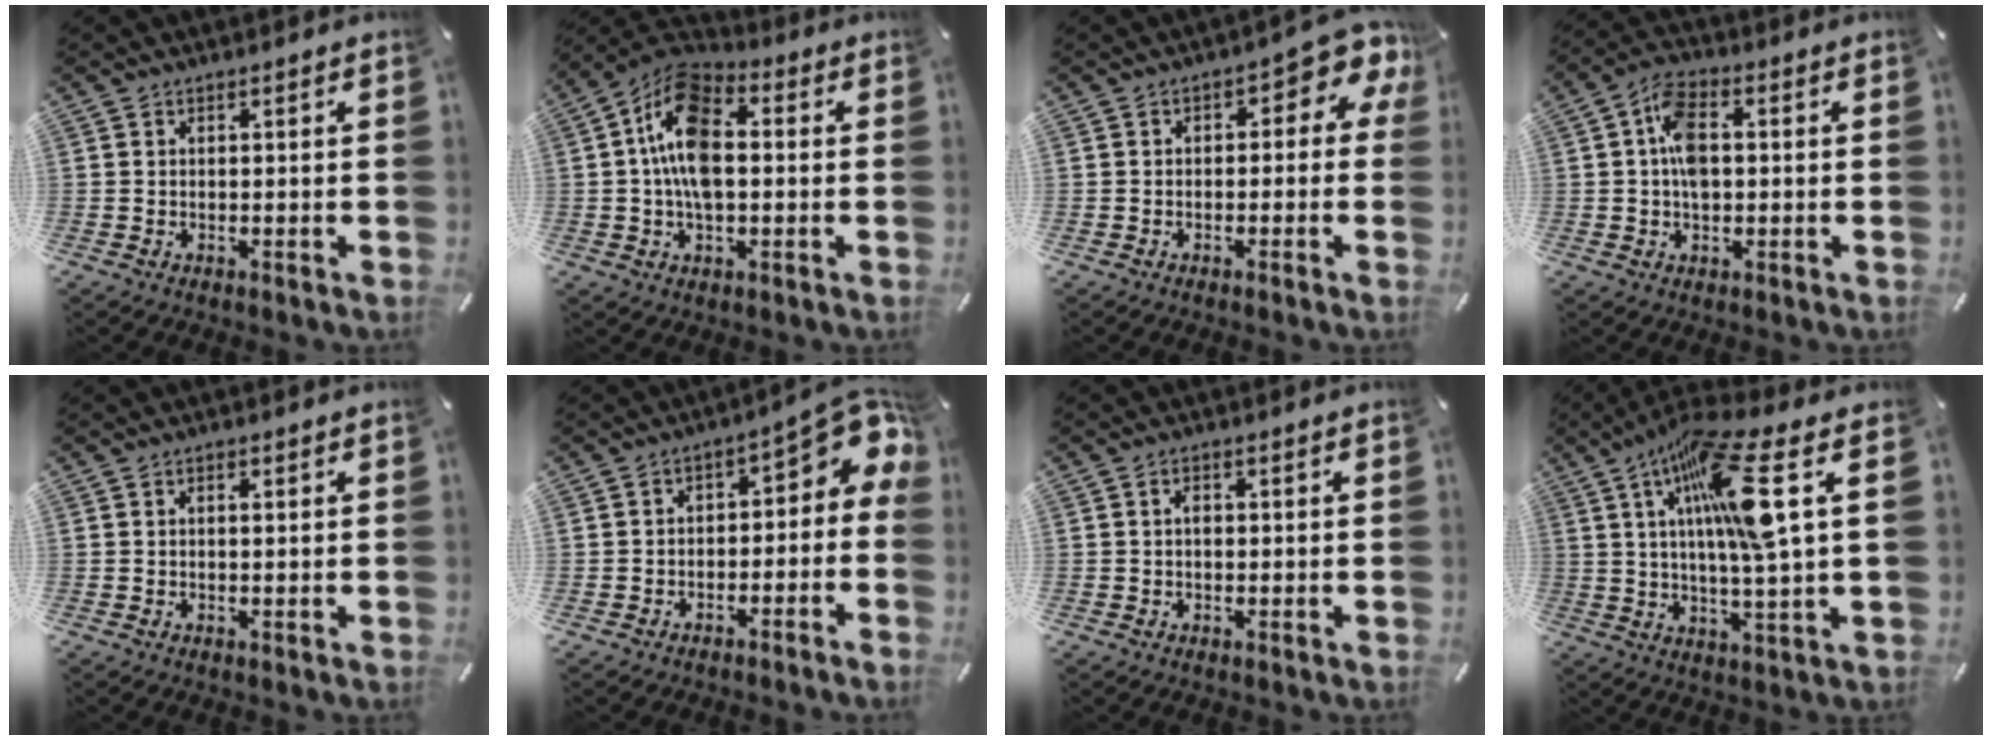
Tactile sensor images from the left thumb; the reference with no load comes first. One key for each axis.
{"total": 13.5, "fx": 0.4, "fy": 8.0, "fz": 10.8, "tx": -0.224, "ty": 0.005, "tz": 0.007}
{"total": 5.7, "fx": 1.2, "fy": 2.9, "fz": 4.8, "tx": -0.064, "ty": -0.012, "tz": 0.011}
{"total": 7.8, "fx": 0.4, "fy": 4.8, "fz": 6.2, "tx": -0.113, "ty": 0.005, "tz": 0.003}
{"total": 0.9, "fx": 0.2, "fy": 0.3, "fz": 0.8, "tx": -0.016, "ty": 0.003, "tz": 0.001}
{"total": 7.8, "fx": 1.0, "fy": 4.7, "fz": 6.2, "tx": -0.072, "ty": -0.009, "tz": 0.013}
{"total": 1.7, "fx": 0.1, "fy": 1.1, "fz": 1.3, "tx": -0.027, "ty": 0.005, "tz": -0.001}
{"total": 17.3, "fx": 6.2, "fy": 2.4, "fz": 16.0, "tx": -0.302, "ty": -0.020, "tz": 0.083}